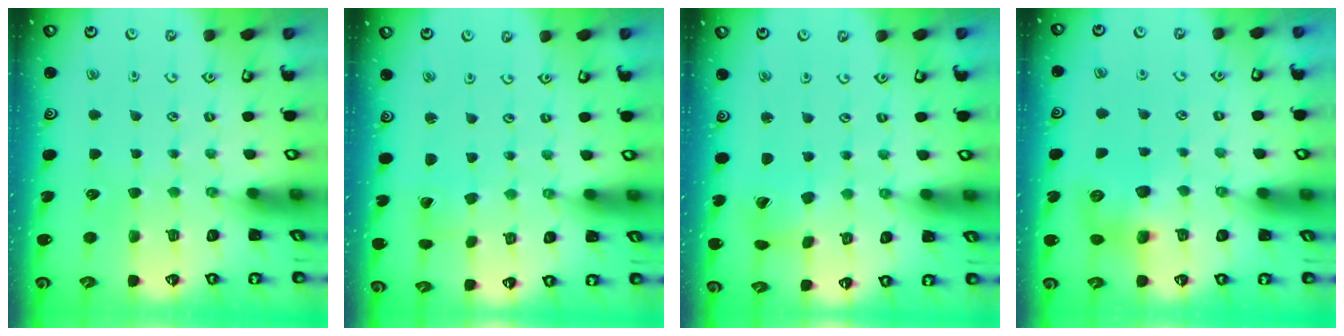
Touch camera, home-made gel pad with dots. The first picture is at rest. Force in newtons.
{"total": 0.0}
{"total": 2.4, "press": 2.4, "slide": 0.4}
{"total": 8.3, "press": 8.3, "slide": 0.5}